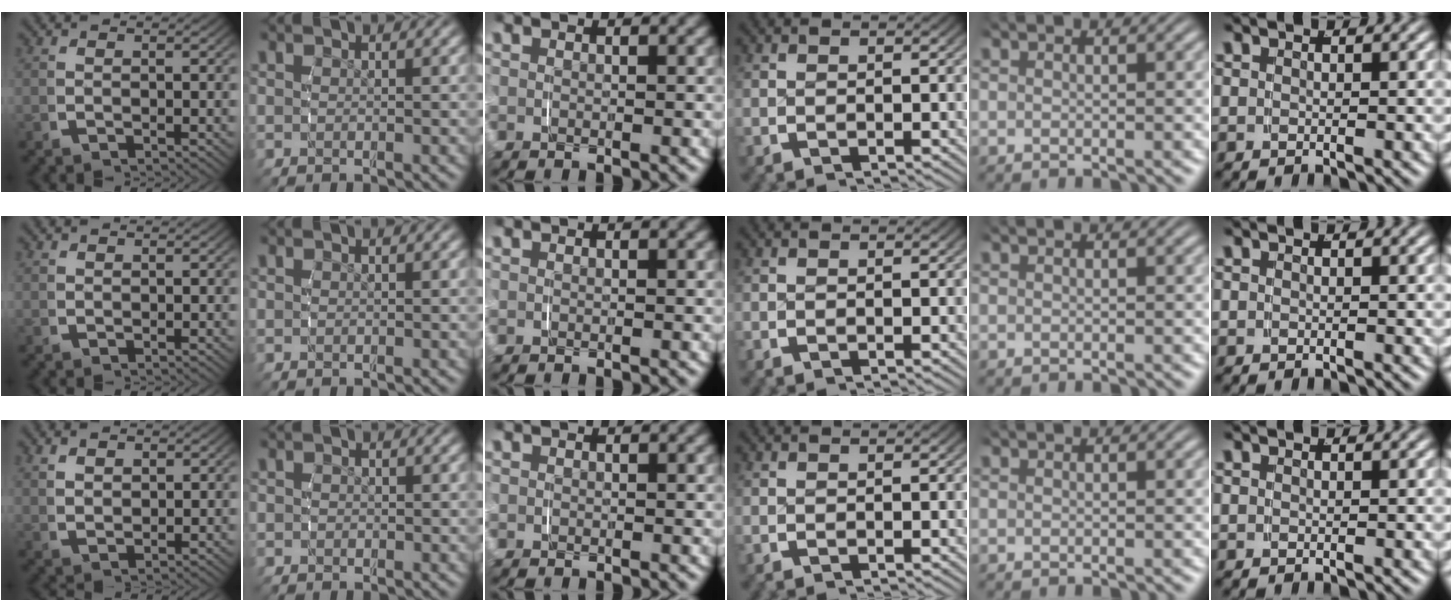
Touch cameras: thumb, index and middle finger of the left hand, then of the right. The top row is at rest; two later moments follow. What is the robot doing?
{"motion": "grasp_and_lifting", "object": "scarf"}